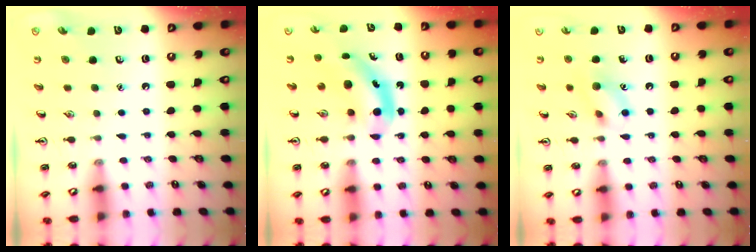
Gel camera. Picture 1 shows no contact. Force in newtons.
{"total": 5.9, "press": 5.9, "slide": 0.8}
{"total": 9.3, "press": 9.3, "slide": 0.5}